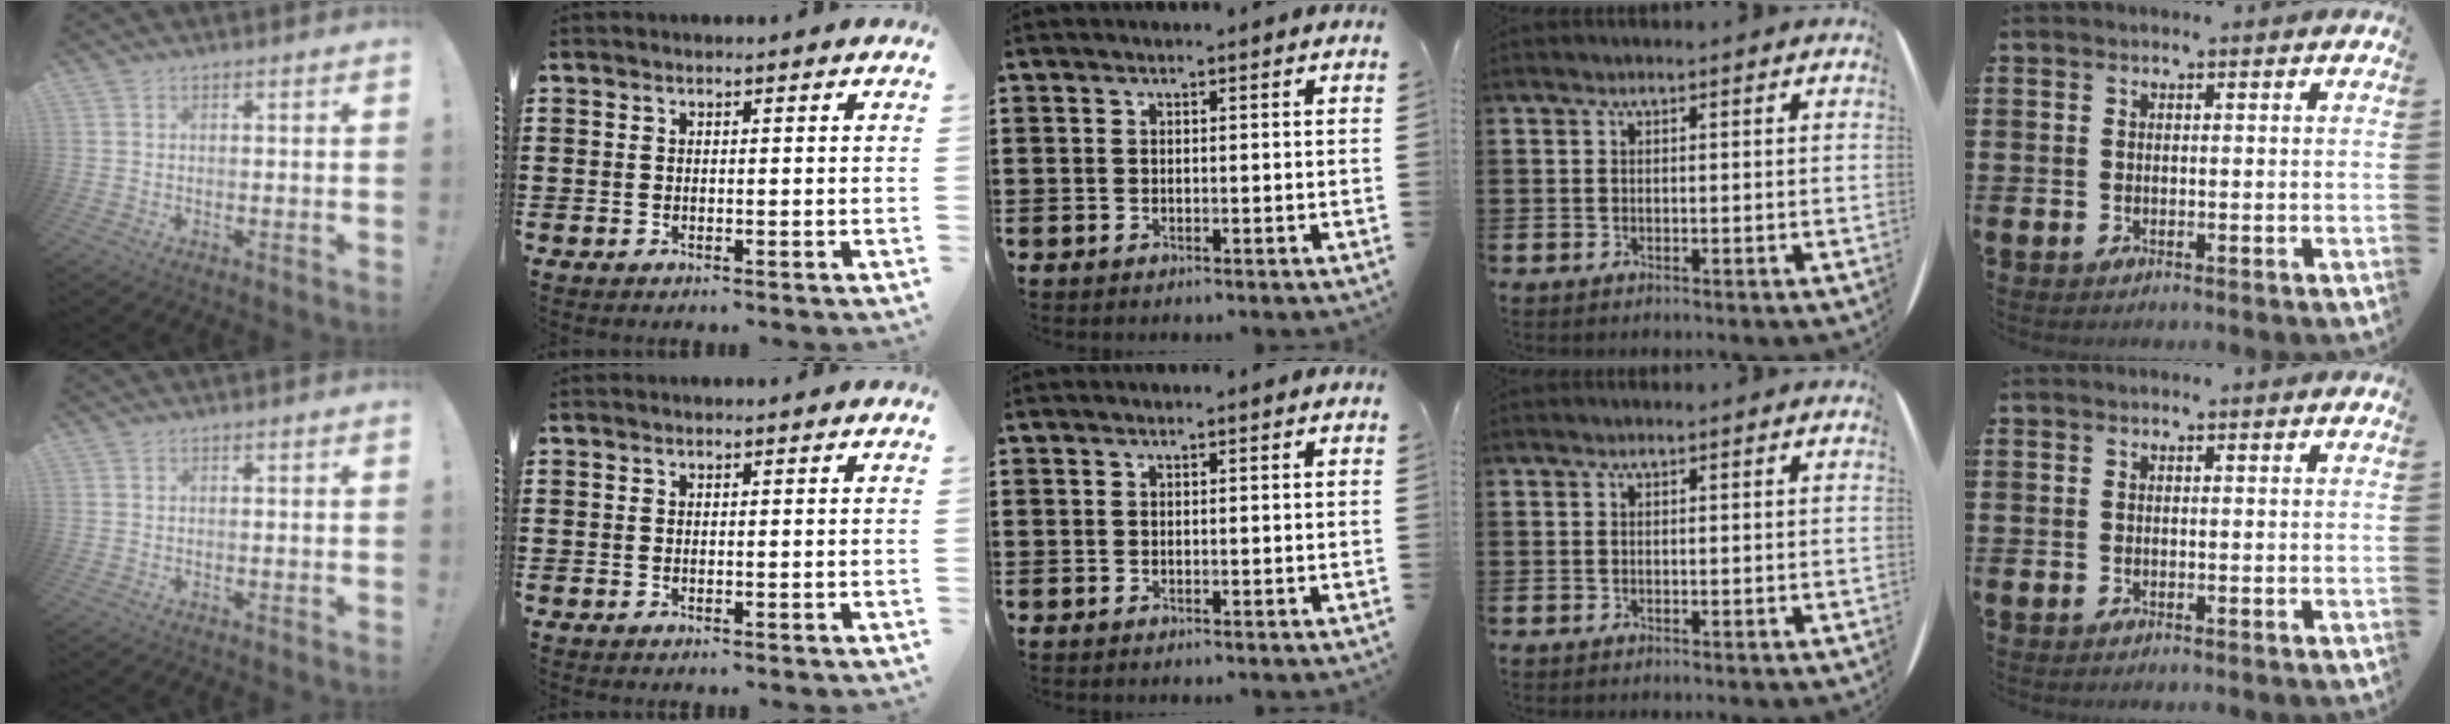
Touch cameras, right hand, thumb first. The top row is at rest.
{}